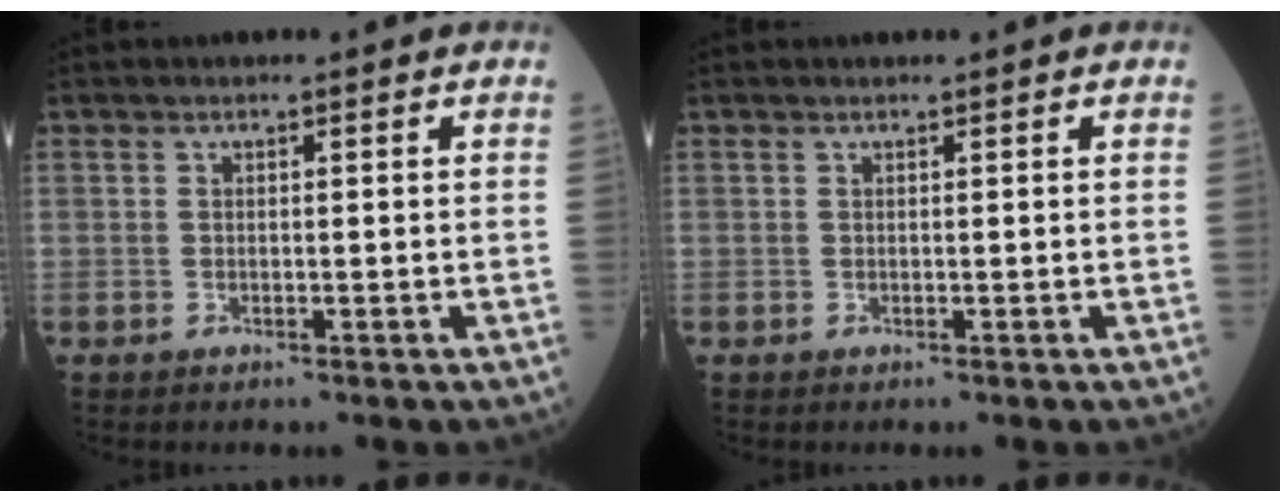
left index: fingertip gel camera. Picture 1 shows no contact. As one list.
[{"total": 0.6, "force": [0.6, 0.0, 0.2], "torque": [-0.004, 0.006, 0.011]}]